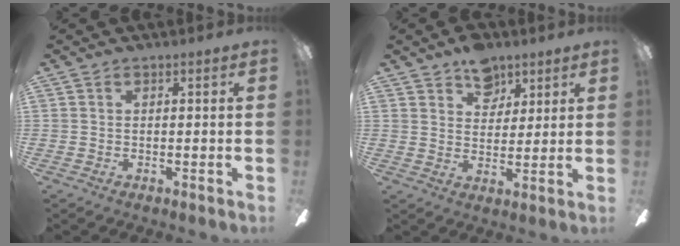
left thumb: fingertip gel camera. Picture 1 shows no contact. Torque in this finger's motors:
{"motor_torque": [0.73, 0.42, 0.37, -0.49, 0.03]}